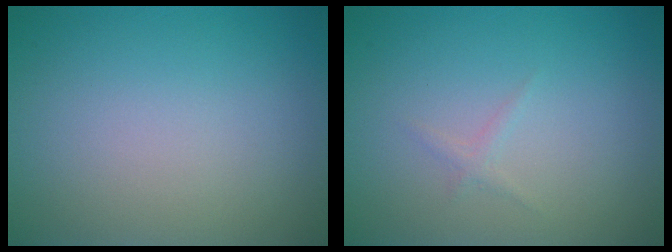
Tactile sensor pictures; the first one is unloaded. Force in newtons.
{"total": 0.7, "press": 0.7, "slide": 0.1}